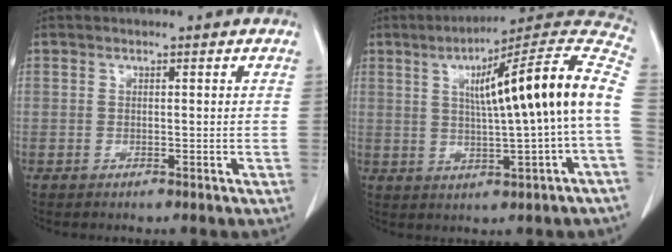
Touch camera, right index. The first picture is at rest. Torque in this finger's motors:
{"motor_torque": [2.08, -0.06, 0.86, 0.21]}